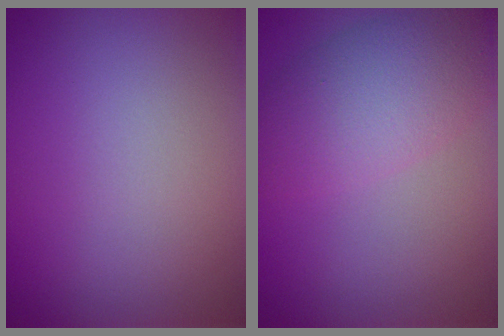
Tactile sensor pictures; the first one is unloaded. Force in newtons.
{"total": 5.2, "press": 5.2, "slide": 0.2}